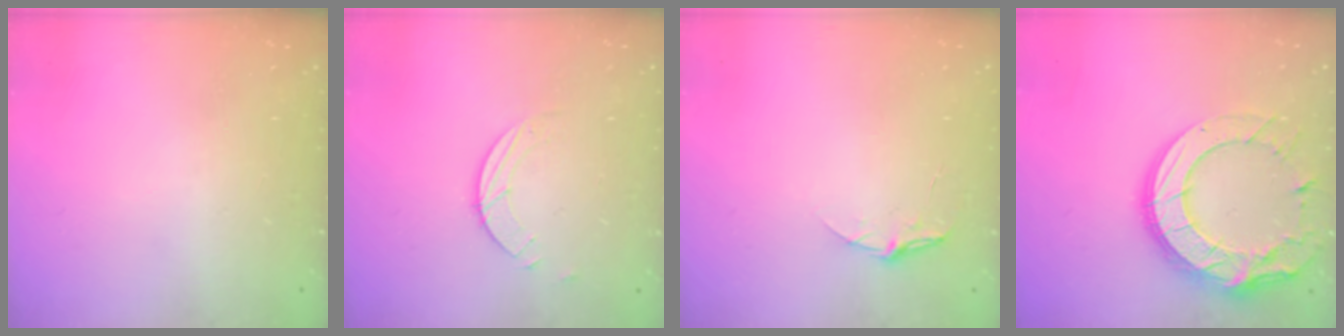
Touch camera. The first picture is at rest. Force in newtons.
{"total": 1.5, "press": 1.5, "slide": 0.1}
{"total": 5.3, "press": 5.2, "slide": 0.6}
{"total": 20.2, "press": 20.1, "slide": 1.7}